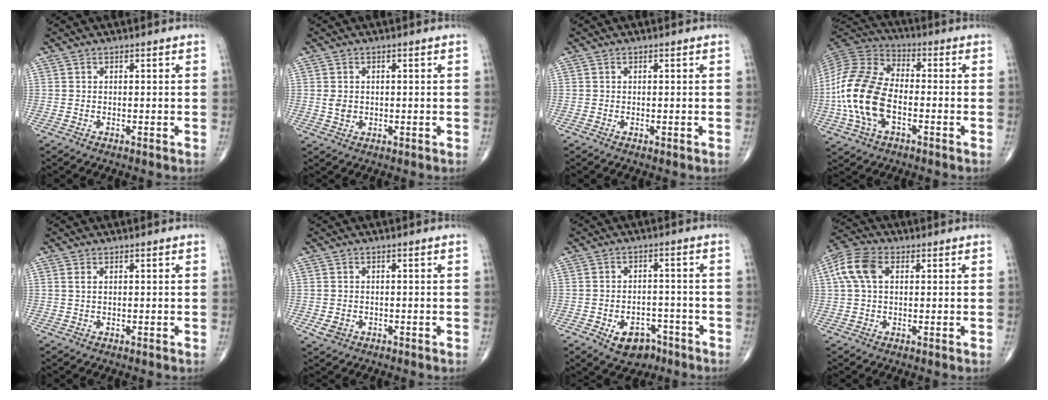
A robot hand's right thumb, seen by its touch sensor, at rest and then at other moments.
{"total": 2.4, "force": [0.1, 1.9, 1.4], "torque": [-0.020, -0.001, 0.005]}
{"total": 0.0}
{"total": 17.6, "force": [-3.5, 10.3, 13.8], "torque": [-0.287, 0.026, -0.070]}
{"total": 0.6, "force": [0.2, 0.3, 0.5], "torque": [-0.011, 0.003, 0.005]}
{"total": 2.3, "force": [-0.7, 1.9, 1.1], "torque": [-0.013, 0.003, -0.006]}
{"total": 7.4, "force": [-4.0, 5.2, 3.6], "torque": [-0.031, 0.036, -0.052]}
{"total": 7.9, "force": [1.9, 4.9, 5.9], "torque": [-0.133, 0.021, 0.032]}